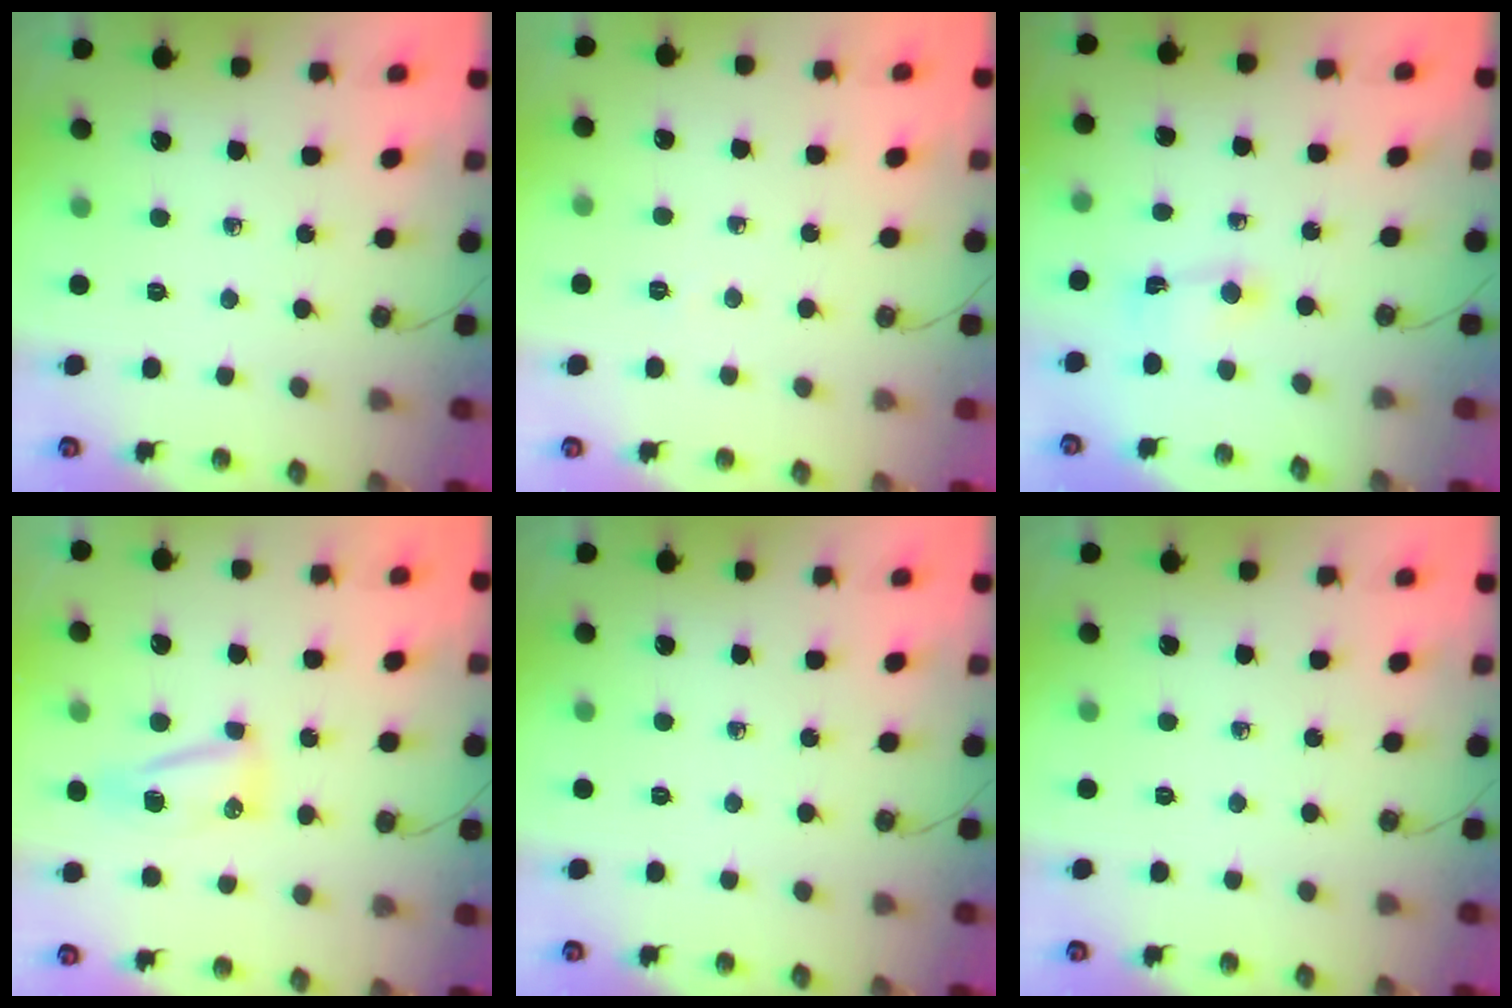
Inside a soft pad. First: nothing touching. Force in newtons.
{"total": 3.4, "press": 2.1, "slide": 2.6}
{"total": 2.0, "press": 2.0, "slide": 0.2}
{"total": 7.0, "press": 7.0, "slide": 0.6}
{"total": 0.0}
{"total": 0.0}